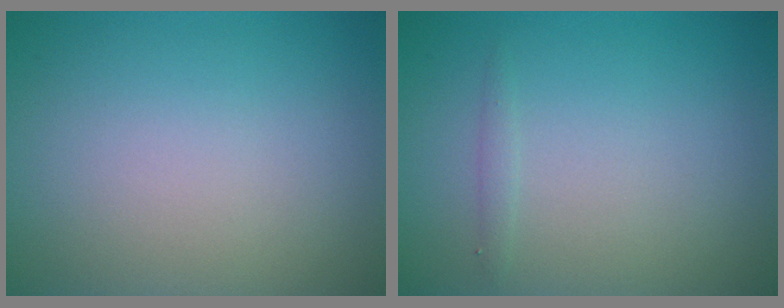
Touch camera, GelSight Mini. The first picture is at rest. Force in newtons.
{"total": 0.6, "press": 0.6, "slide": 0.0}